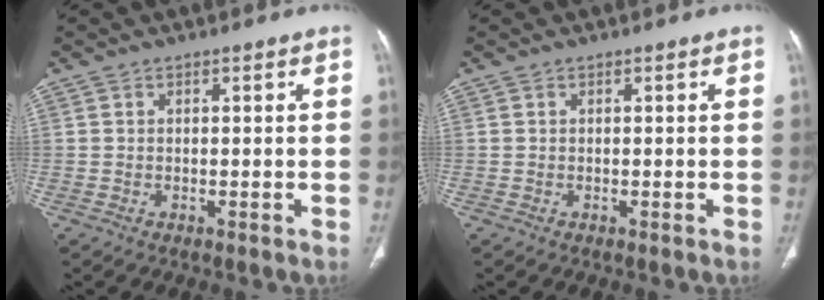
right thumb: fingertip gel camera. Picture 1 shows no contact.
{"total": 0.0}